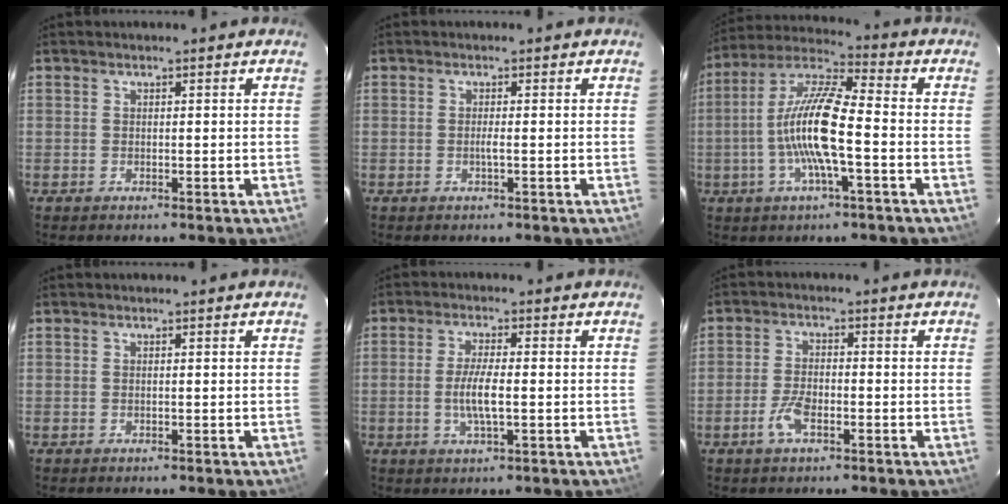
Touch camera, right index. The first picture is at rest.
{"total": 1.1, "force": [-0.3, -0.1, 1.0], "torque": [-0.018, 0.003, -0.005]}
{"total": 14.1, "force": [-3.1, 2.5, 13.5], "torque": [-0.266, 0.003, -0.065]}
{"total": 0.0}
{"total": 5.6, "force": [-0.9, 1.2, 5.4], "torque": [-0.106, -0.001, -0.016]}
{"total": 5.1, "force": [-2.4, 2.2, 3.8], "torque": [-0.086, 0.002, -0.046]}